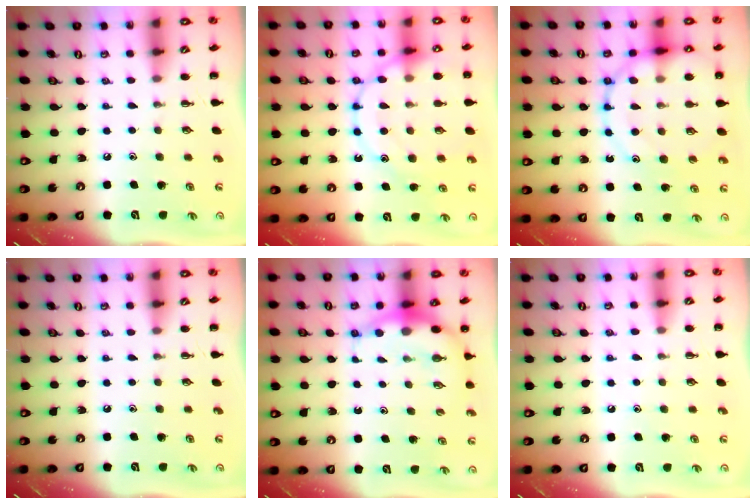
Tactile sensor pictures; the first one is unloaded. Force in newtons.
{"total": 19.5, "press": 19.4, "slide": 1.7}
{"total": 17.9, "press": 17.7, "slide": 2.7}
{"total": 0.0}
{"total": 7.3, "press": 7.1, "slide": 1.7}
{"total": 6.3, "press": 6.0, "slide": 1.9}